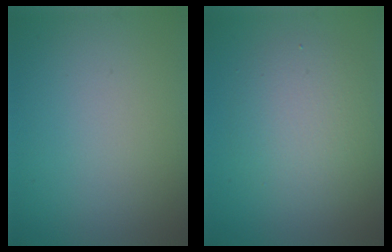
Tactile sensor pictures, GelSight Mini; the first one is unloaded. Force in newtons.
{"total": 4.1, "press": 4.1, "slide": 0.2}